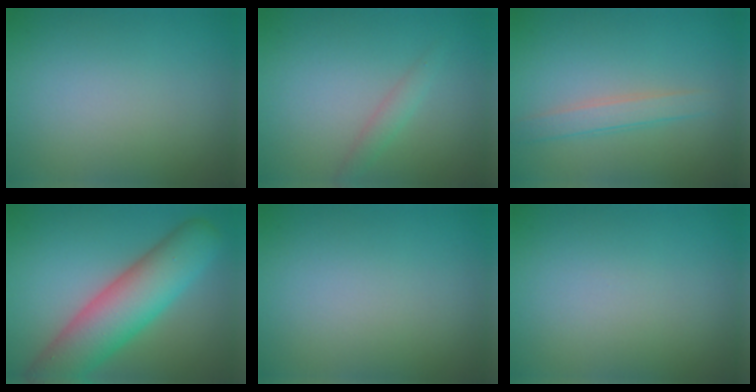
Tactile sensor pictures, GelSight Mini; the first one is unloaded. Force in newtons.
{"total": 1.4, "press": 1.4, "slide": 0.0}
{"total": 2.3, "press": 2.2, "slide": 0.1}
{"total": 9.3, "press": 9.3, "slide": 0.5}
{"total": 0.0}
{"total": 0.0}